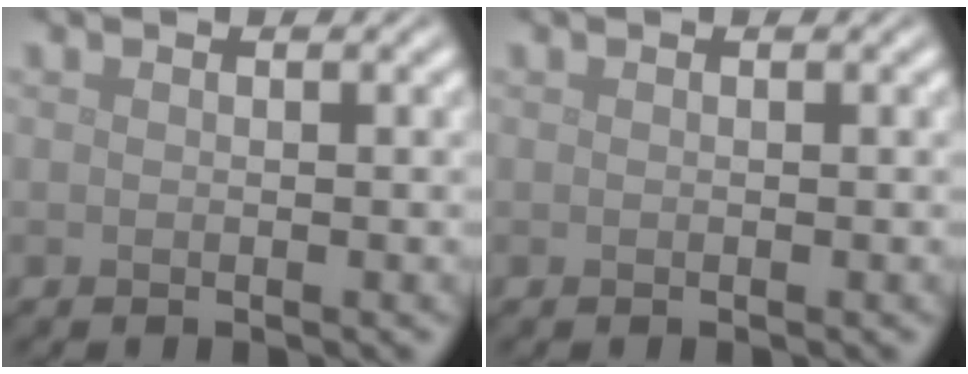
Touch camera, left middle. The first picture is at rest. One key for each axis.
{"total": 0.0}